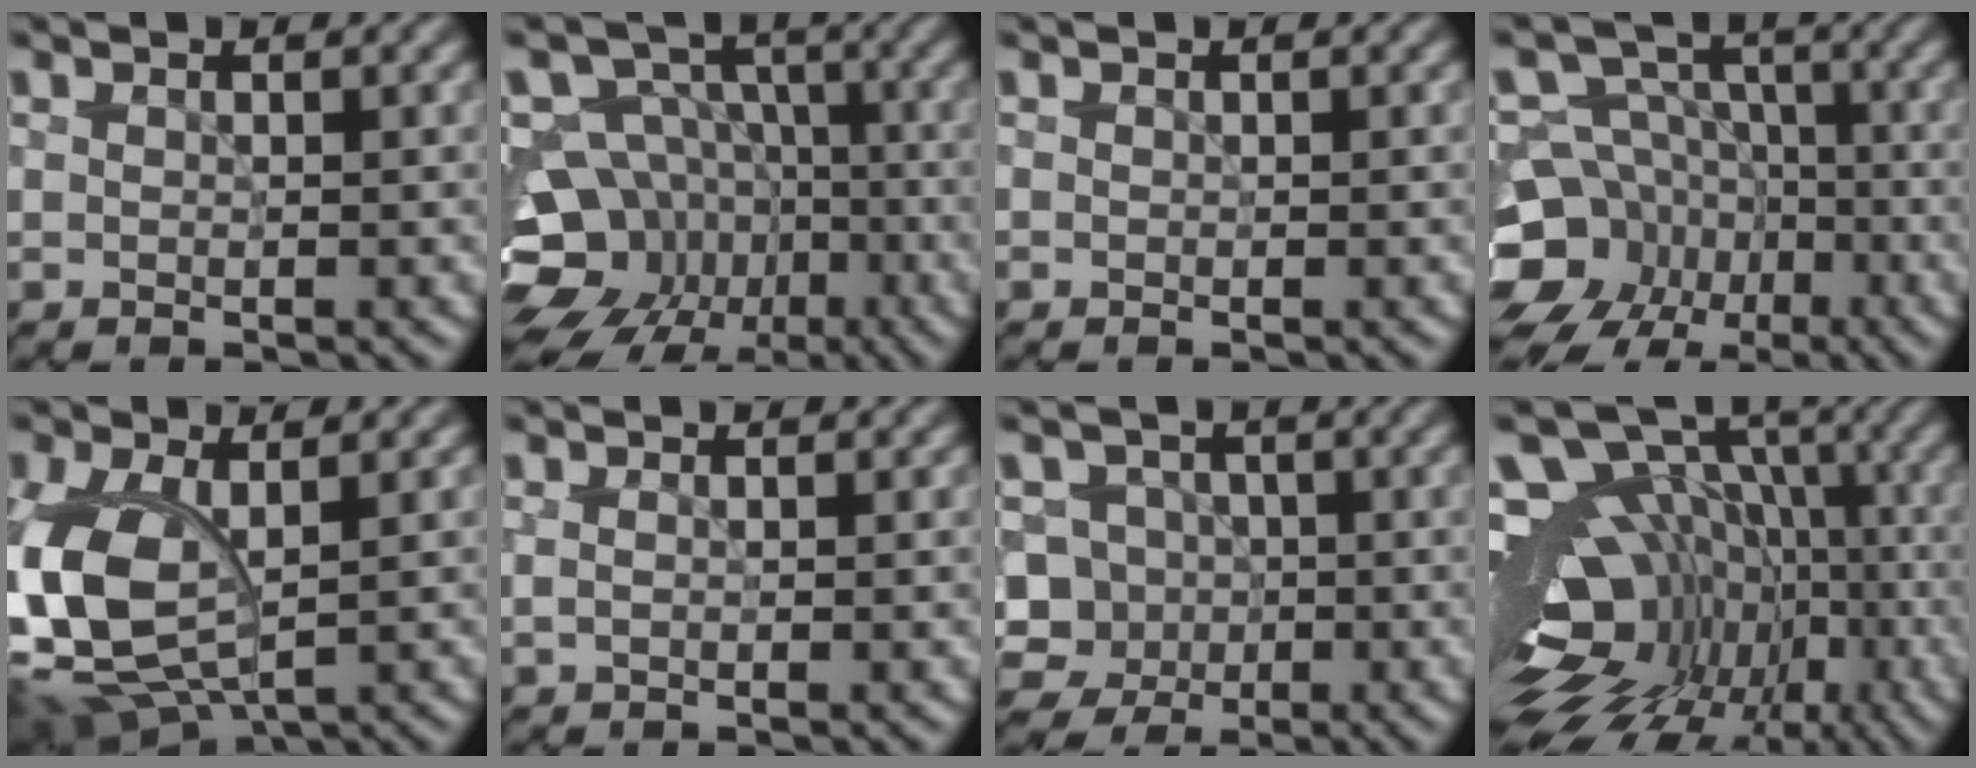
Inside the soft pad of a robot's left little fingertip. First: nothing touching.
{"total": 15.4, "force": [-6.0, 12.8, 6.1], "torque": [-0.125, -0.019, -0.106]}
{"total": 0.0}
{"total": 12.4, "force": [-6.0, 10.0, 4.3], "torque": [-0.079, -0.020, -0.111]}
{"total": 9.1, "force": [-0.3, 5.5, 7.3], "torque": [-0.181, -0.015, -0.006]}
{"total": 0.0}
{"total": 7.0, "force": [-2.5, 6.3, 1.9], "torque": [-0.017, -0.004, -0.058]}
{"total": 16.5, "force": [-4.4, 12.5, 9.9], "torque": [-0.185, 0.022, -0.035]}